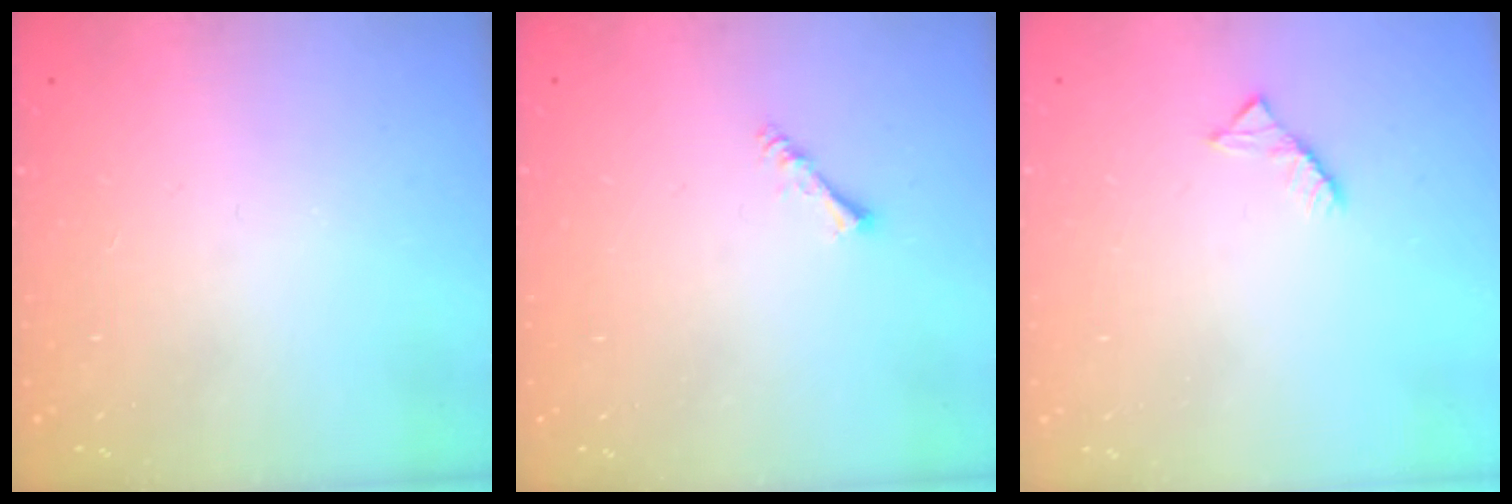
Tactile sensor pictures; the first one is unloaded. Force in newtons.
{"total": 1.4, "press": 1.4, "slide": 0.3}
{"total": 2.6, "press": 2.6, "slide": 0.4}